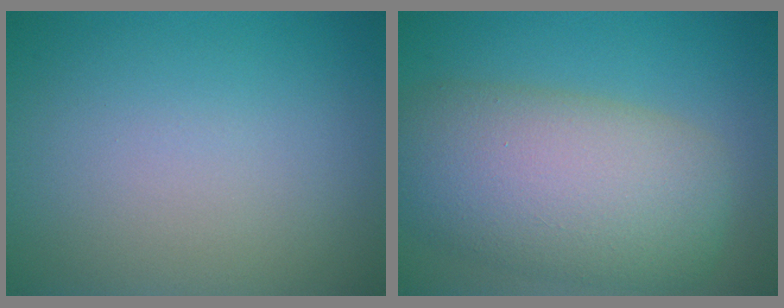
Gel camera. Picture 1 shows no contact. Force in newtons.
{"total": 10.1, "press": 10.1, "slide": 0.9}